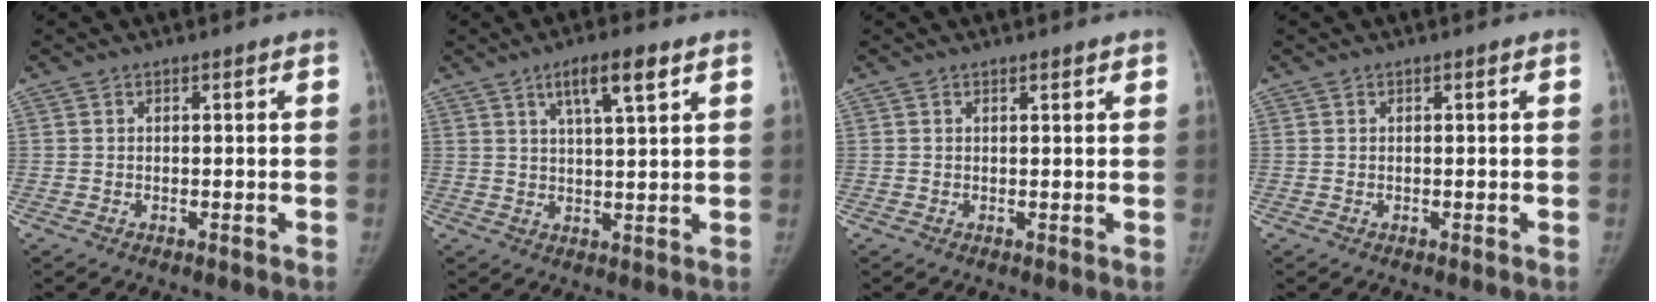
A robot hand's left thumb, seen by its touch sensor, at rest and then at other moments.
{"total": 7.3, "force": [4.0, 1.4, 5.9], "torque": [-0.100, -0.013, 0.069]}
{"total": 0.8, "force": [0.7, 0.2, 0.4], "torque": [-0.007, -0.004, 0.011]}
{"total": 0.0}